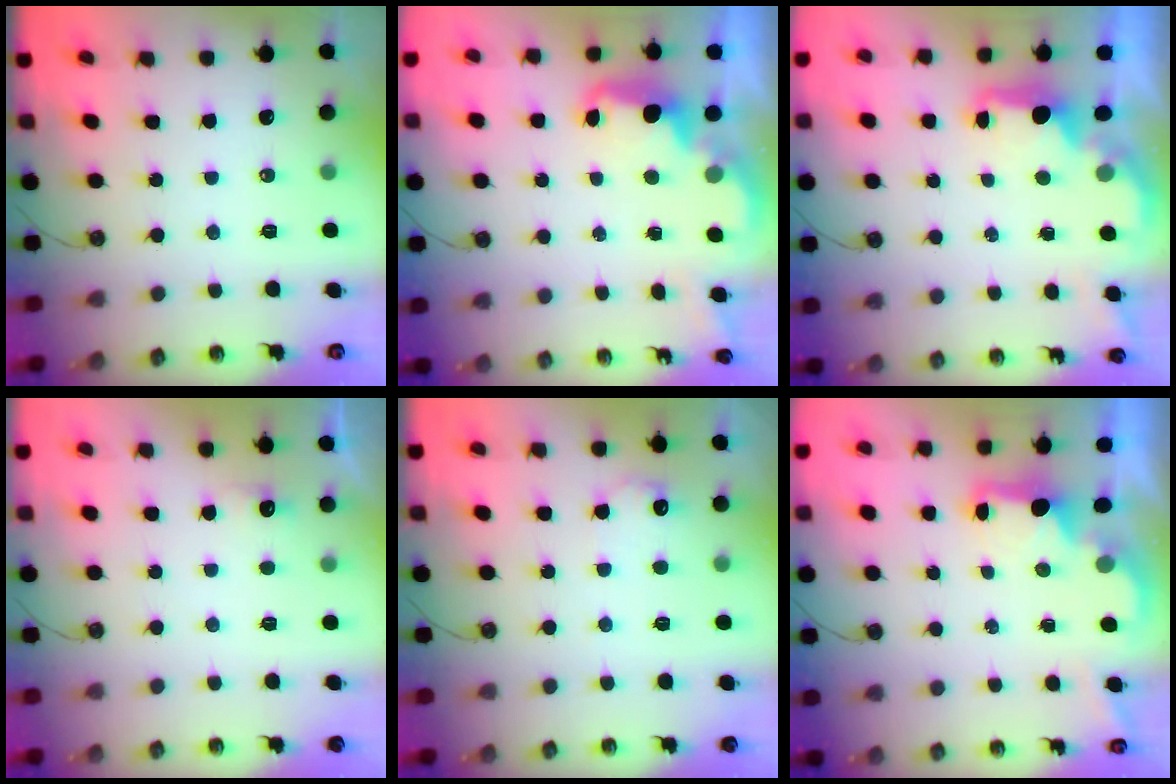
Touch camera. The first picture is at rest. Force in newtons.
{"total": 2.7, "press": 2.6, "slide": 0.7}
{"total": 2.2, "press": 2.0, "slide": 0.8}
{"total": 2.9, "press": 2.7, "slide": 0.9}
{"total": 7.0, "press": 7.0, "slide": 0.4}
{"total": 2.2, "press": 2.0, "slide": 0.8}